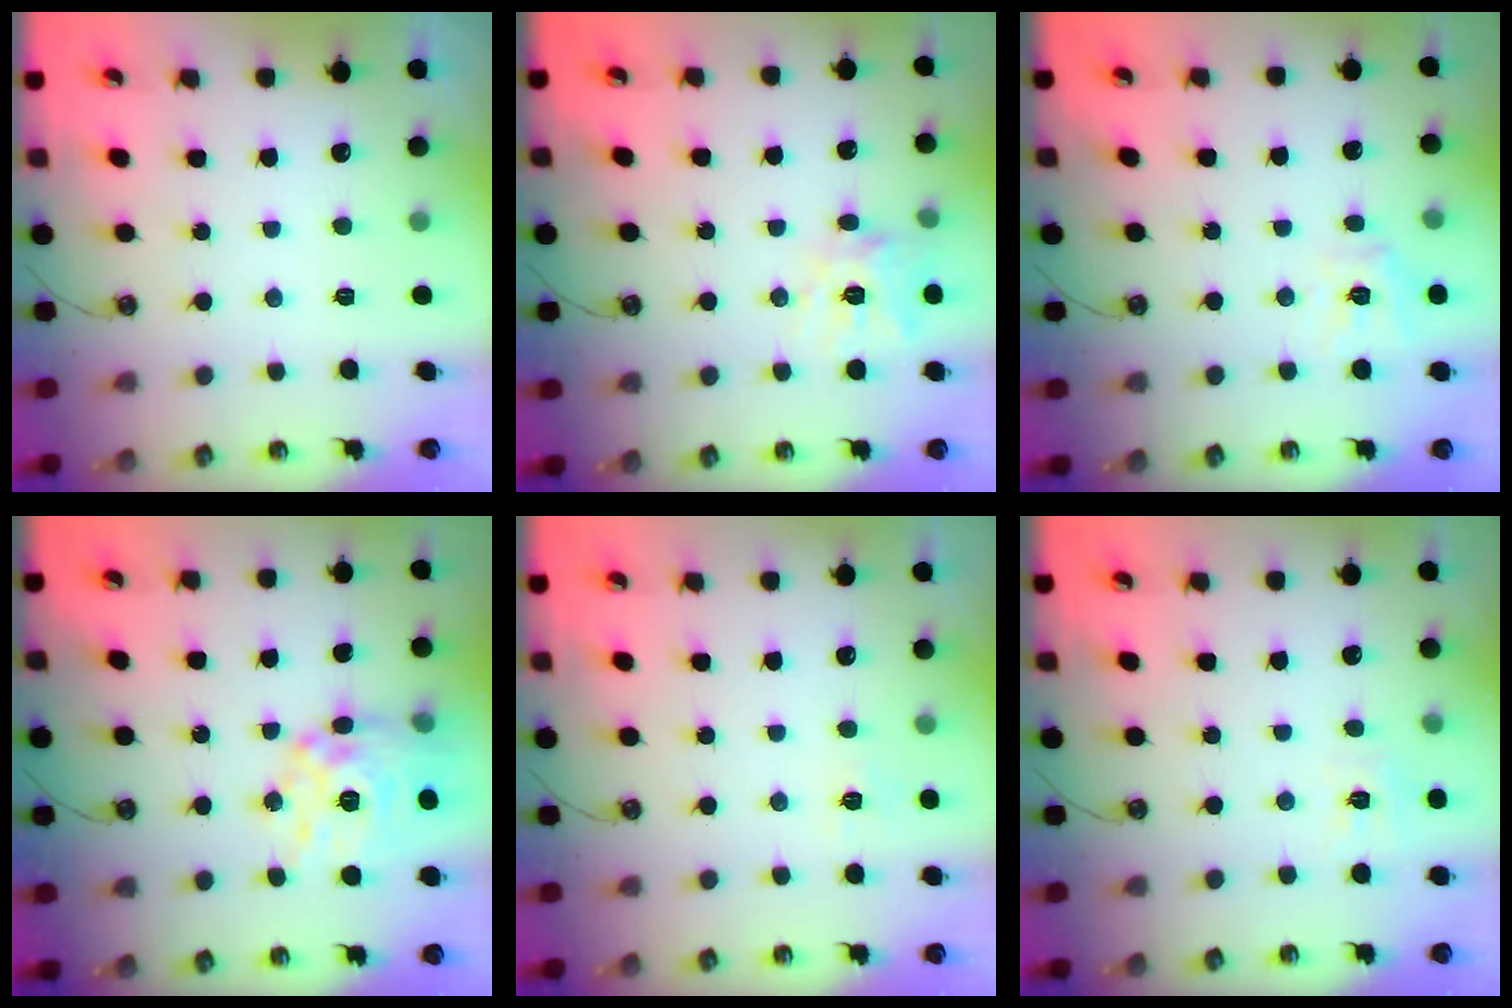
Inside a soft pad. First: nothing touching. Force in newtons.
{"total": 13.0, "press": 13.0, "slide": 1.2}
{"total": 10.9, "press": 10.8, "slide": 1.3}
{"total": 15.3, "press": 15.3, "slide": 1.4}
{"total": 6.3, "press": 6.3, "slide": 0.6}
{"total": 6.7, "press": 6.7, "slide": 0.7}